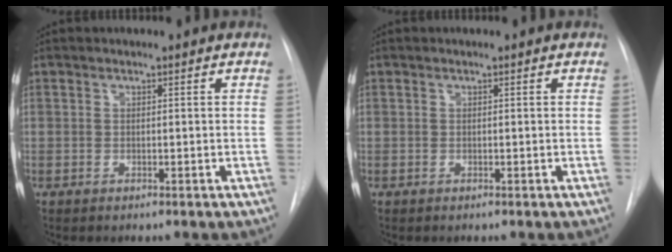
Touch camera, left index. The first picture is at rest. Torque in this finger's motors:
{"motor_torque": [-0.20, 0.20, 0.00, -0.01]}